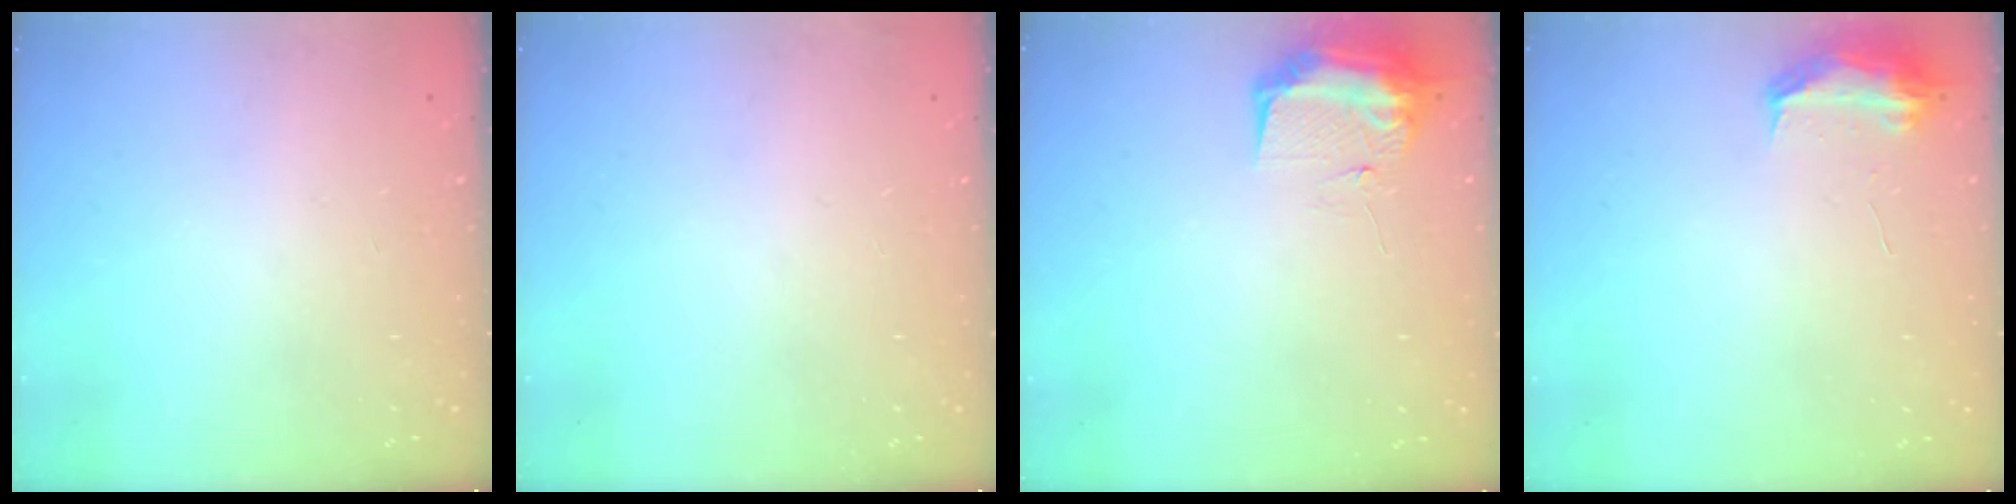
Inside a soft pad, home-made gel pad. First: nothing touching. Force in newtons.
{"total": 2.2, "press": 2.1, "slide": 0.8}
{"total": 9.6, "press": 9.6, "slide": 0.9}
{"total": 7.9, "press": 7.9, "slide": 0.2}